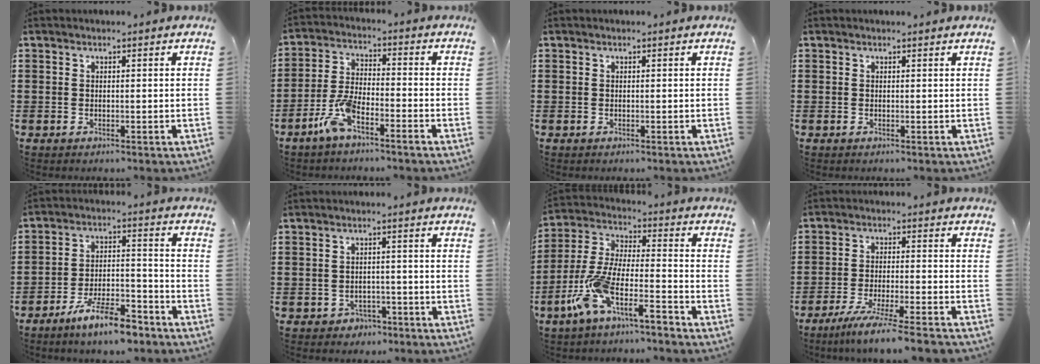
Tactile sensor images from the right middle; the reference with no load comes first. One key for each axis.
{"total": 6.3, "fx": -4.2, "fy": 1.2, "fz": 4.5, "tx": -0.117, "ty": -0.006, "tz": -0.086}
{"total": 0.0}
{"total": 0.0}
{"total": 8.7, "fx": -7.0, "fy": 1.7, "fz": 4.9, "tx": -0.091, "ty": 0.011, "tz": -0.132}
{"total": 2.0, "fx": -1.7, "fy": 0.9, "fz": -0.1, "tx": -0.008, "ty": 0.001, "tz": -0.040}
{"total": 9.4, "fx": -7.4, "fy": 0.8, "fz": 5.9, "tx": -0.149, "ty": -0.015, "tz": -0.154}
{"total": 6.3, "fx": -5.5, "fy": -0.6, "fz": 3.0, "tx": -0.056, "ty": -0.017, "tz": -0.104}